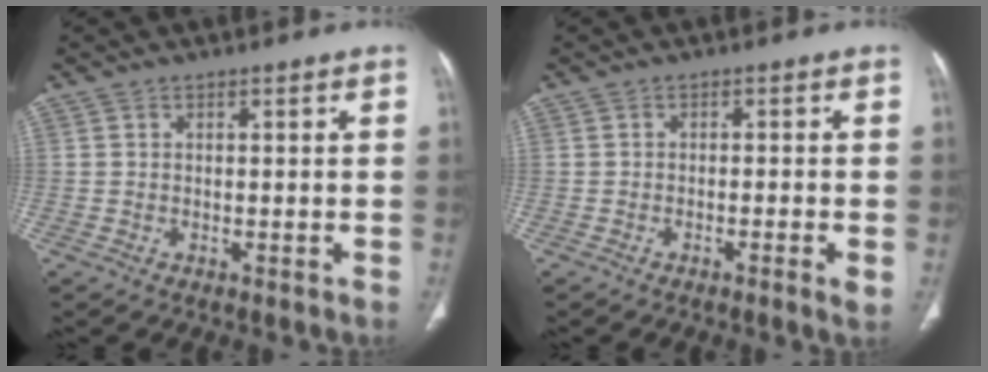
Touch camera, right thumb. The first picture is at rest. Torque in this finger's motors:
{"motor_torque": [-0.06, 0.23, -0.26, -0.09, 0.01]}